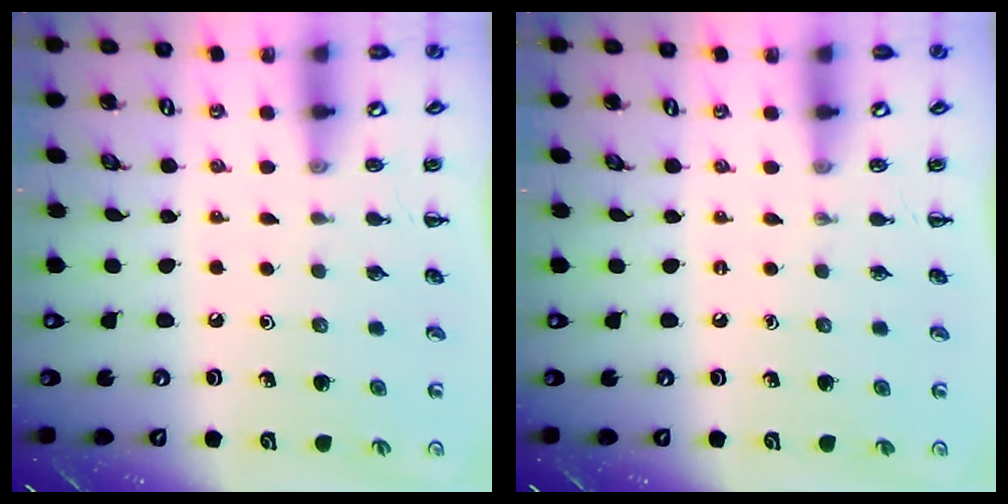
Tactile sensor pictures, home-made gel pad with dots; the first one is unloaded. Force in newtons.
{"total": 0.0}